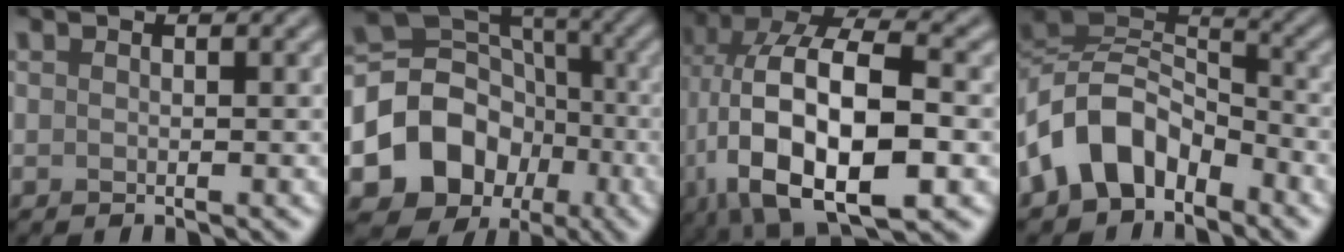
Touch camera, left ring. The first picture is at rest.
{"total": 10.0, "force": [-3.2, 8.3, 4.6], "torque": [-0.075, -0.003, -0.061]}
{"total": 15.6, "force": [-2.7, 7.6, 13.4], "torque": [-0.247, 0.011, -0.039]}
{"total": 7.9, "force": [-4.2, 5.0, 4.5], "torque": [-0.072, 0.012, -0.094]}